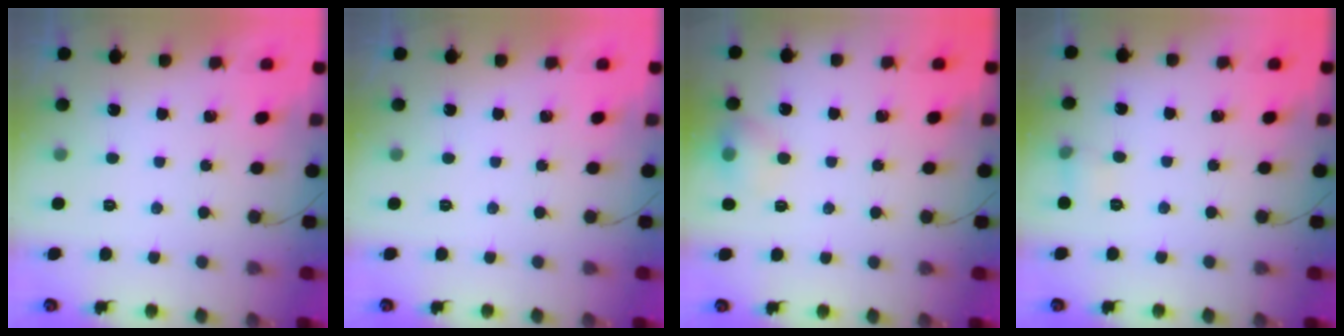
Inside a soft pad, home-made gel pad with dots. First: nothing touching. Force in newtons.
{"total": 0.0}
{"total": 7.3, "press": 7.2, "slide": 1.1}
{"total": 5.4, "press": 5.1, "slide": 1.8}